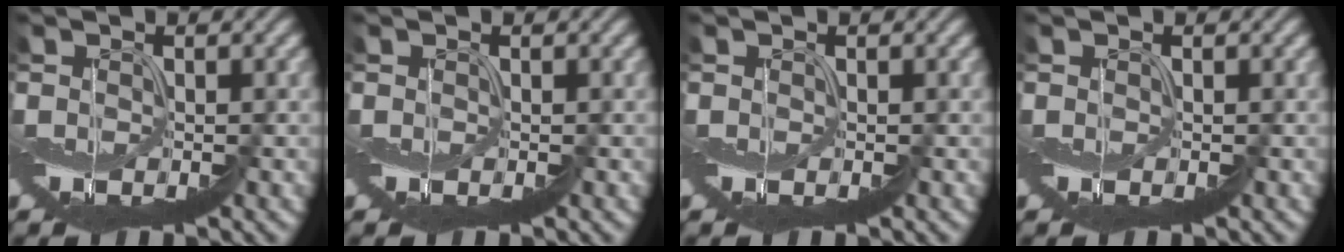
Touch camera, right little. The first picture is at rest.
{"total": 0.0}
{"total": 0.0}
{"total": 0.0}